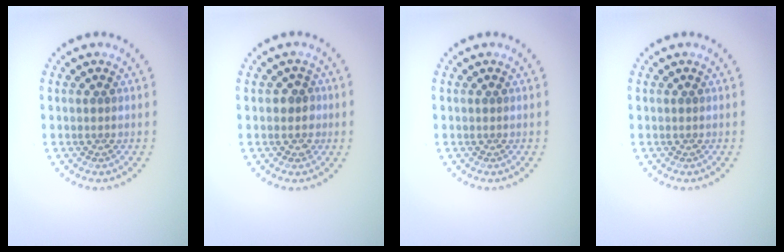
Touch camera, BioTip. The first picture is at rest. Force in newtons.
{"total": 1.3, "press": 1.1, "slide": 0.7}
{"total": 0.0}
{"total": 0.0}